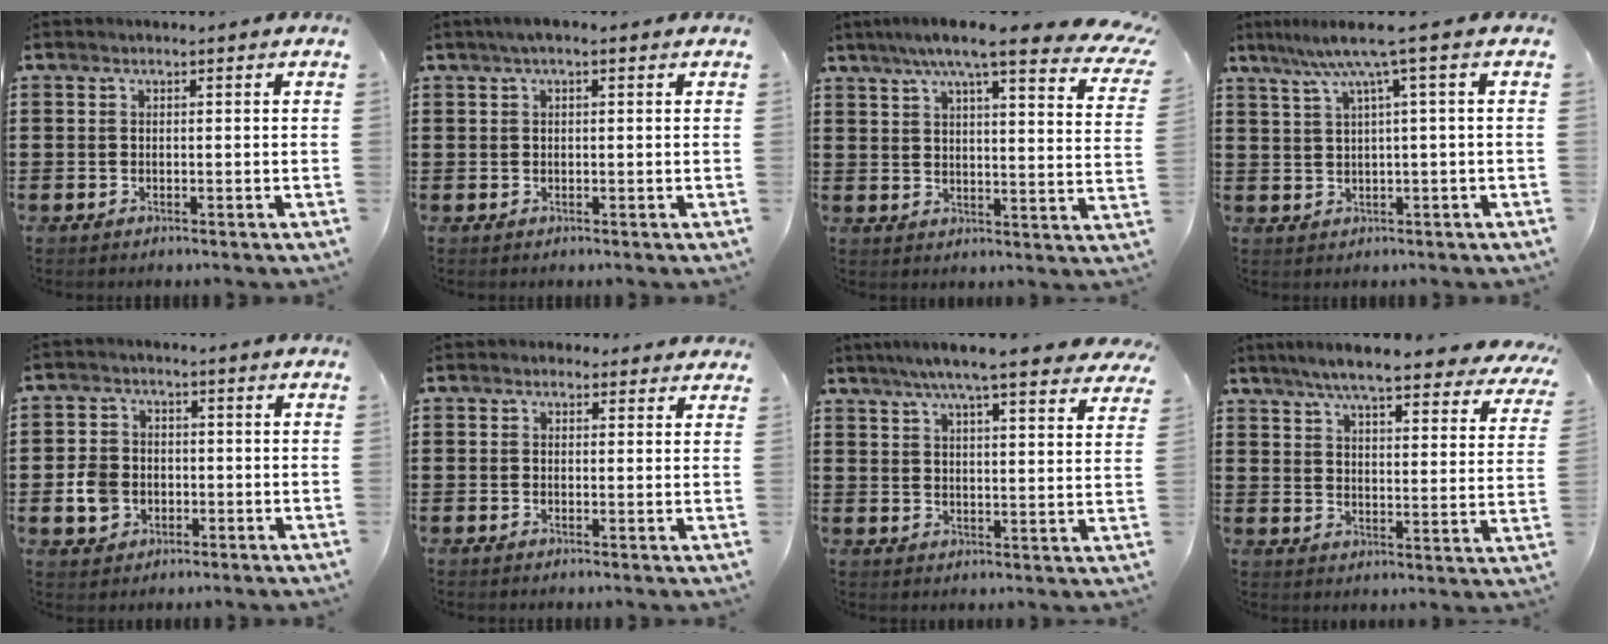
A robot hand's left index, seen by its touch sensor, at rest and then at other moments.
{"total": 1.4, "force": [0.5, 0.4, 1.2], "torque": [-0.024, 0.004, 0.008]}
{"total": 9.0, "force": [7.1, 0.2, 5.4], "torque": [-0.112, -0.028, 0.117]}
{"total": 6.3, "force": [2.2, 0.0, 5.9], "torque": [-0.119, -0.003, 0.032]}
{"total": 4.9, "force": [-1.1, 4.2, 2.3], "torque": [-0.054, 0.009, -0.022]}
{"total": 1.8, "force": [1.6, 0.9, 0.3], "torque": [-0.001, 0.005, 0.028]}
{"total": 7.1, "force": [6.1, 0.1, 3.6], "torque": [-0.089, -0.020, 0.107]}
{"total": 7.4, "force": [6.5, 0.0, 3.5], "torque": [-0.085, -0.034, 0.111]}